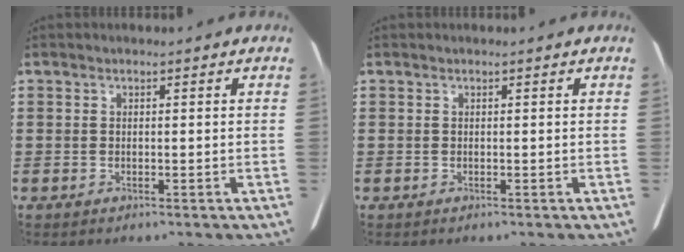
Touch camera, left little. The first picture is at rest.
{"total": 0.0}